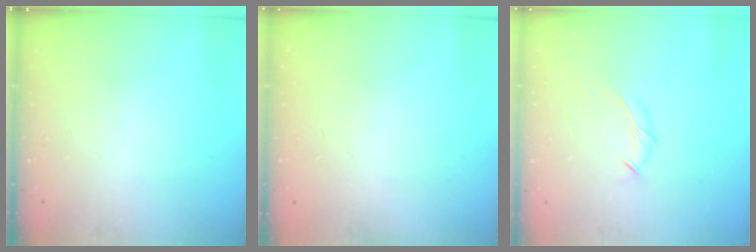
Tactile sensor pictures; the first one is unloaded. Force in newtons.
{"total": 0.6, "press": 0.6, "slide": 0.2}
{"total": 7.1, "press": 7.0, "slide": 1.5}